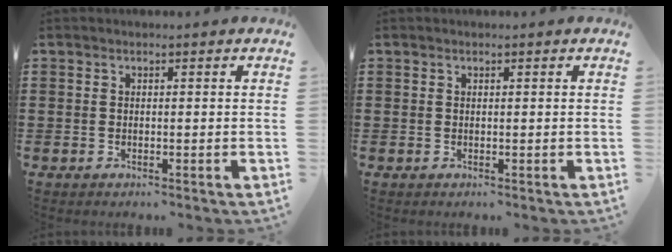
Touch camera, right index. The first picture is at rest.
{"total": 0.0}